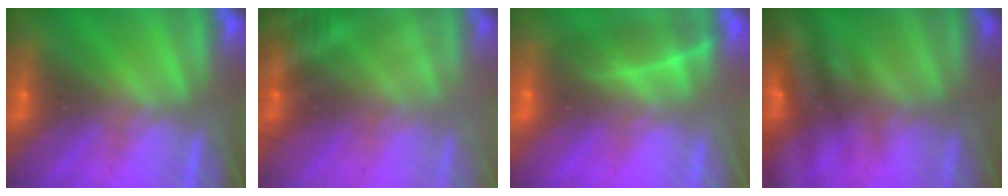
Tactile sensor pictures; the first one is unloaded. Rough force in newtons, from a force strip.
{"total": 2.8}
{"total": 1.9}
{"total": 2.4}